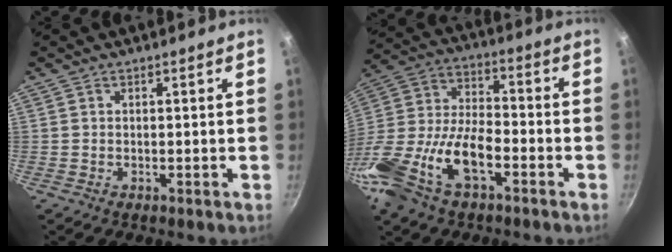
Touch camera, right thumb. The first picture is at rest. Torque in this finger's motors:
{"motor_torque": [0.51, 0.37, 1.51, -1.25, 0.58]}